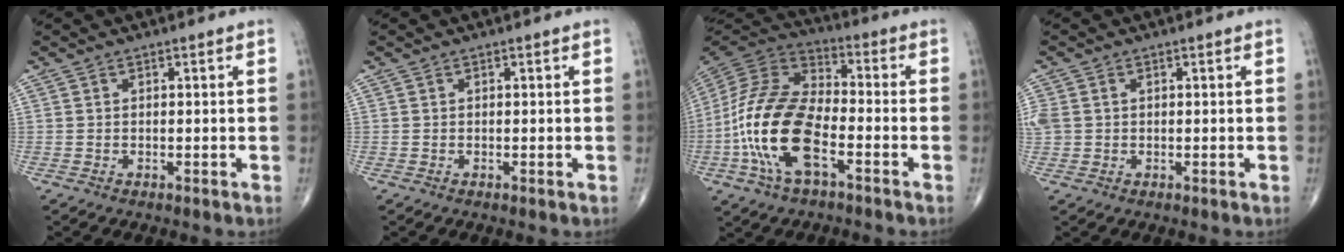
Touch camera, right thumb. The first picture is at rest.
{"total": 0.0}
{"total": 18.5, "force": [-5.9, 8.6, 15.3], "torque": [-0.318, 0.029, -0.116]}
{"total": 3.8, "force": [0.5, 3.0, 2.2], "torque": [-0.069, 0.011, 0.018]}